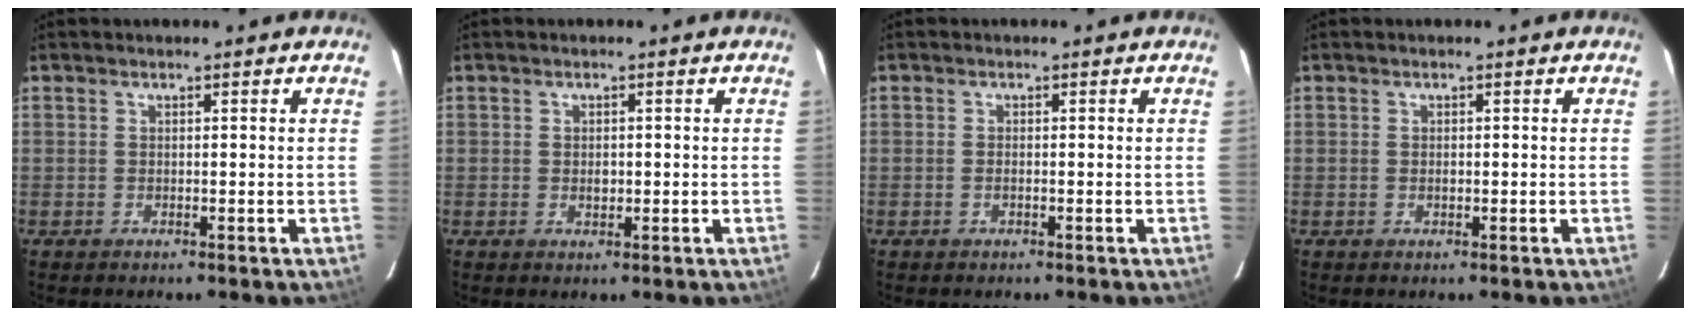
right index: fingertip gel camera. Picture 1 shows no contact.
{"total": 1.7, "force": [-0.2, 1.3, 1.1], "torque": [-0.017, 0.001, -0.003]}
{"total": 1.1, "force": [-0.5, 0.5, 0.8], "torque": [-0.018, 0.000, -0.009]}
{"total": 0.9, "force": [-0.2, 0.7, 0.5], "torque": [-0.008, 0.001, -0.002]}